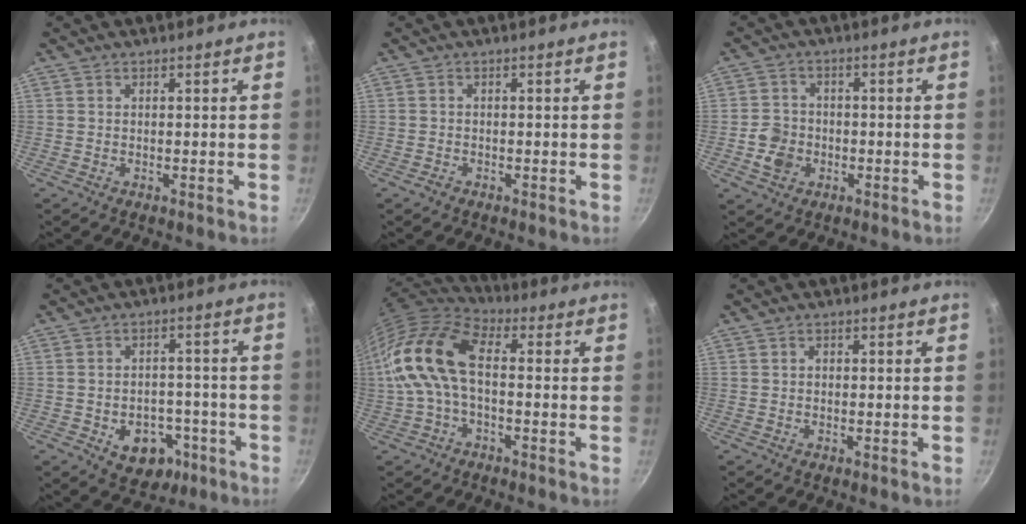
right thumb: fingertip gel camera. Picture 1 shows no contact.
{"total": 1.1, "force": [-0.8, 0.7, 0.4], "torque": [-0.009, 0.007, -0.014]}
{"total": 5.9, "force": [-1.6, 5.1, 2.6], "torque": [-0.031, 0.020, -0.034]}
{"total": 9.7, "force": [-4.0, 7.1, 5.3], "torque": [-0.040, 0.028, -0.045]}
{"total": 16.2, "force": [-0.1, 9.2, 13.4], "torque": [-0.270, 0.030, -0.019]}
{"total": 0.9, "force": [0.0, 0.7, 0.5], "torque": [-0.007, 0.005, -0.001]}